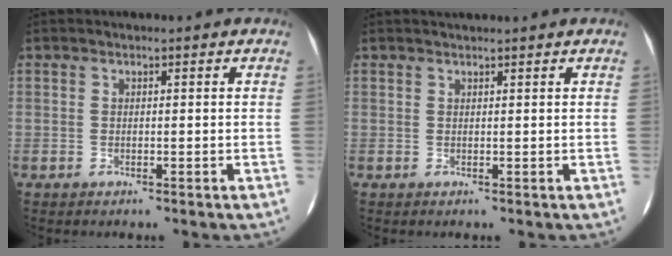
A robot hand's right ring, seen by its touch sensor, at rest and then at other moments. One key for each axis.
{"total": 0.9, "fx": 0.9, "fy": -0.2, "fz": 0.2, "tx": -0.010, "ty": -0.002, "tz": 0.014}